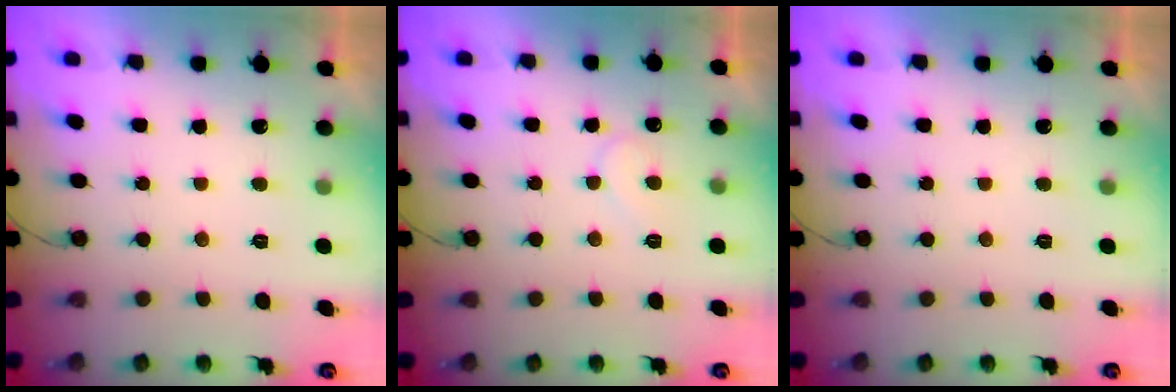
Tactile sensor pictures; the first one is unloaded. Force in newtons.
{"total": 5.5, "press": 5.5, "slide": 0.5}
{"total": 0.0}